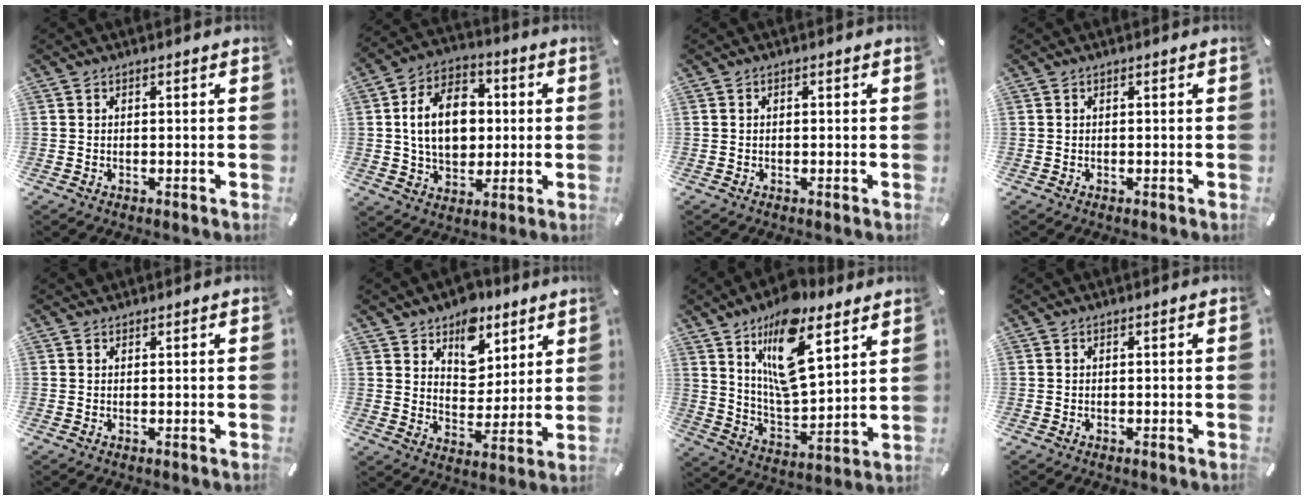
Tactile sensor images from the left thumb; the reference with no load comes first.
{"total": 14.6, "force": [0.8, 11.1, 9.5], "torque": [-0.179, 0.017, 0.013]}
{"total": 0.9, "force": [0.0, 0.7, 0.6], "torque": [-0.012, 0.004, -0.002]}
{"total": 0.0}
{"total": 0.7, "force": [0.5, 0.5, 0.1], "torque": [-0.001, 0.000, 0.010]}
{"total": 10.6, "force": [6.8, 7.7, 2.8], "torque": [-0.043, -0.054, 0.124]}
{"total": 17.6, "force": [11.0, 7.8, 11.3], "torque": [-0.207, -0.050, 0.193]}
{"total": 0.0}